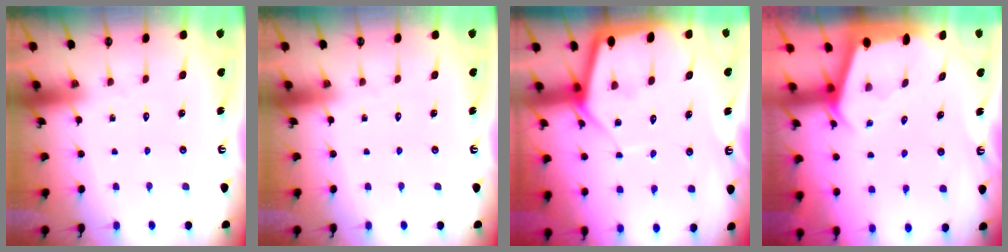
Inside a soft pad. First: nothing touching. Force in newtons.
{"total": 0.0}
{"total": 8.8, "press": 8.7, "slide": 0.7}
{"total": 3.2, "press": 3.2, "slide": 0.1}